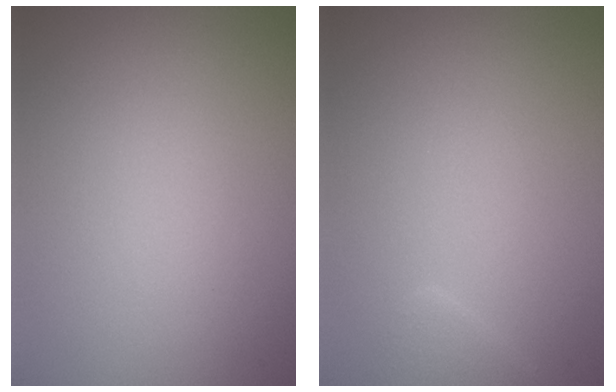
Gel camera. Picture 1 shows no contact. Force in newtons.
{"total": 1.4, "press": 1.4, "slide": 0.1}